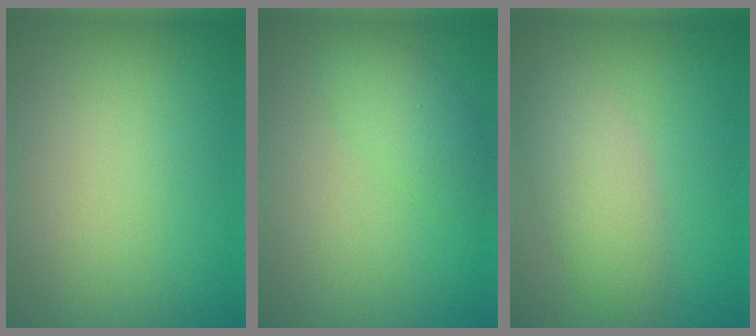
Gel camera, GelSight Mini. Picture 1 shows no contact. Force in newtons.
{"total": 2.5, "press": 2.5, "slide": 0.1}
{"total": 3.5, "press": 3.5, "slide": 0.3}